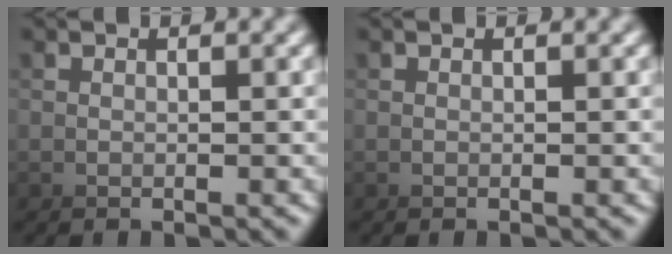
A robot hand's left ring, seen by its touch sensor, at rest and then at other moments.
{"total": 0.0}